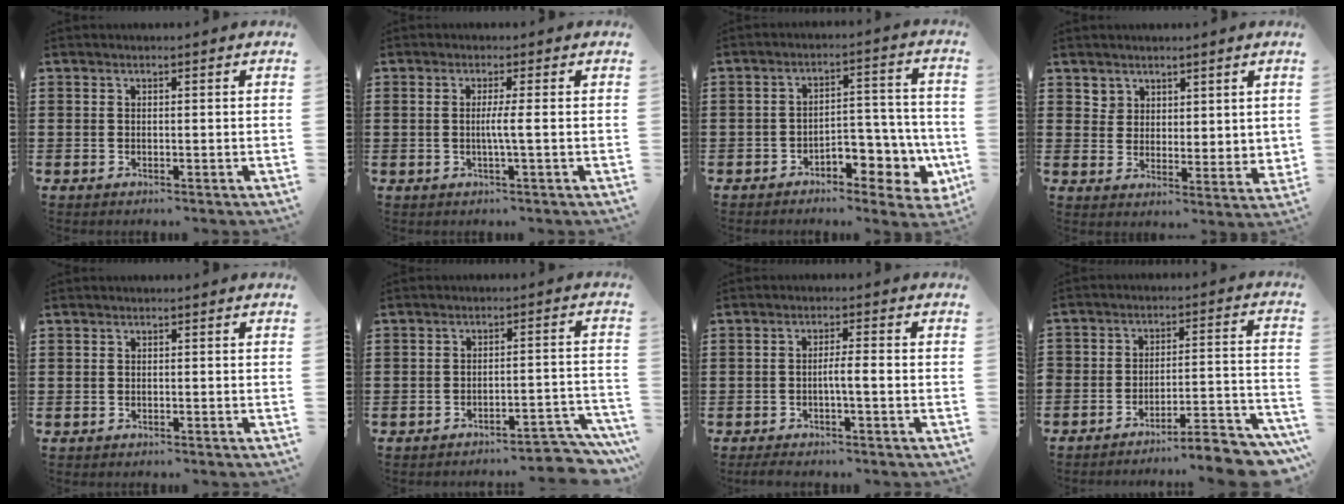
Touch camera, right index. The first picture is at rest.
{"total": 2.7, "force": [-0.2, -0.4, 2.7], "torque": [-0.049, -0.008, -0.007]}
{"total": 5.9, "force": [-3.3, 3.5, 3.4], "torque": [-0.042, 0.009, -0.064]}
{"total": 4.6, "force": [3.8, 2.6, 0.2], "torque": [-0.013, -0.005, 0.071]}
{"total": 0.5, "force": [-0.3, 0.4, 0.0], "torque": [0.001, 0.004, -0.008]}
{"total": 4.4, "force": [-4.1, 0.3, 1.6], "torque": [-0.029, -0.004, -0.082]}
{"total": 2.8, "force": [-1.3, 0.1, 2.5], "torque": [-0.051, -0.004, -0.027]}
{"total": 6.6, "force": [-6.4, 0.4, 1.7], "torque": [-0.017, 0.001, -0.125]}